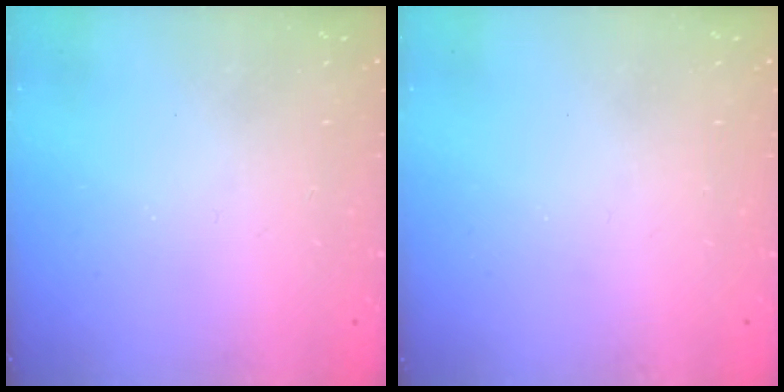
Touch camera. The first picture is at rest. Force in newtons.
{"total": 0.0}